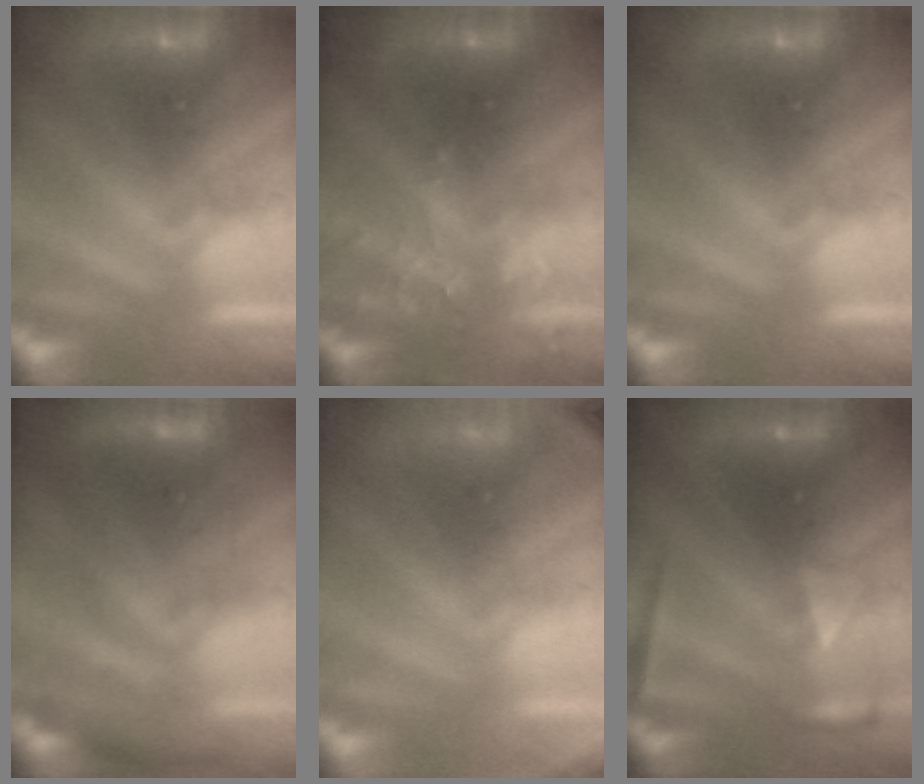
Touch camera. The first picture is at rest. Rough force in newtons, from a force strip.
{"total": 2.9}
{"total": 0.0}
{"total": 2.4}
{"total": 3.5}
{"total": 2.2}